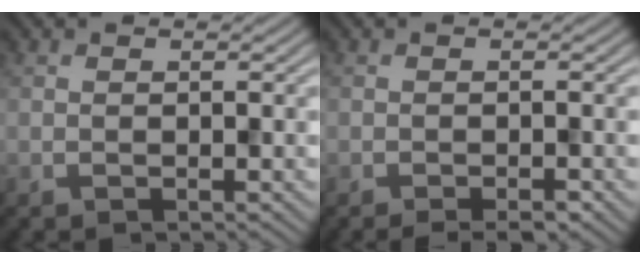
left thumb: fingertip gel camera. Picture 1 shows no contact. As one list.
[{"total": 2.0, "force": [-1.5, 0.4, 1.2], "torque": [-0.015, 0.001, -0.020]}]